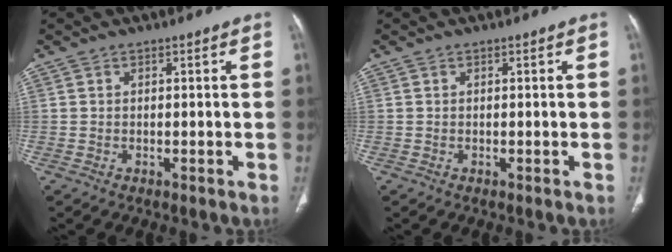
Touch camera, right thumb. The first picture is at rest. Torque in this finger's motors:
{"motor_torque": [0.04, 0.00, -0.31, 0.22, 0.00]}